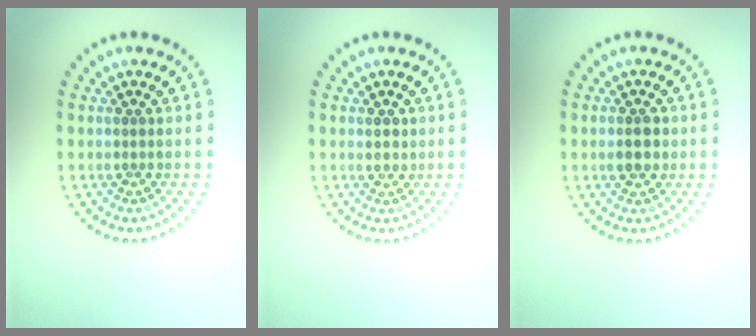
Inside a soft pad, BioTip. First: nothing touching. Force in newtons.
{"total": 1.2, "press": 1.1, "slide": 0.4}
{"total": 2.3, "press": 2.3, "slide": 0.1}